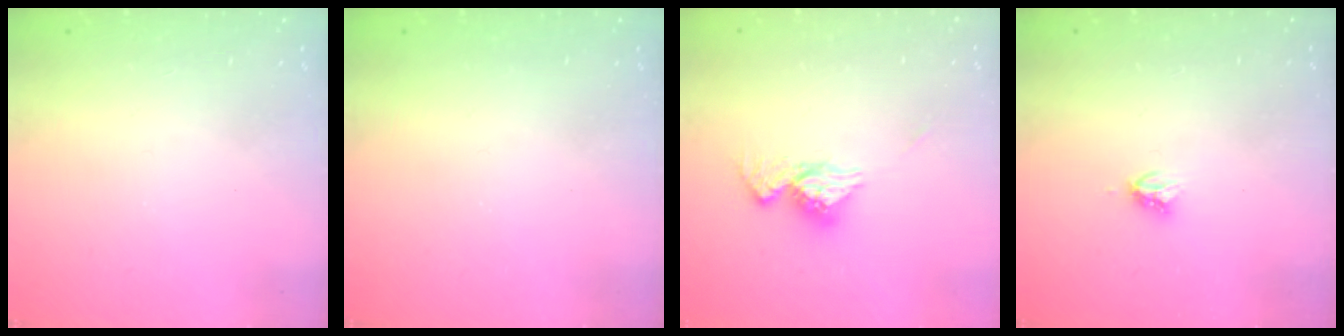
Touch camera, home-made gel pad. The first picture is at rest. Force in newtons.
{"total": 0.0}
{"total": 10.5, "press": 10.5, "slide": 0.5}
{"total": 3.6, "press": 3.5, "slide": 0.5}